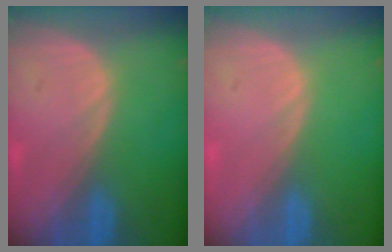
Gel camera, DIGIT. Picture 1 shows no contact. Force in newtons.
{"total": 0.0}